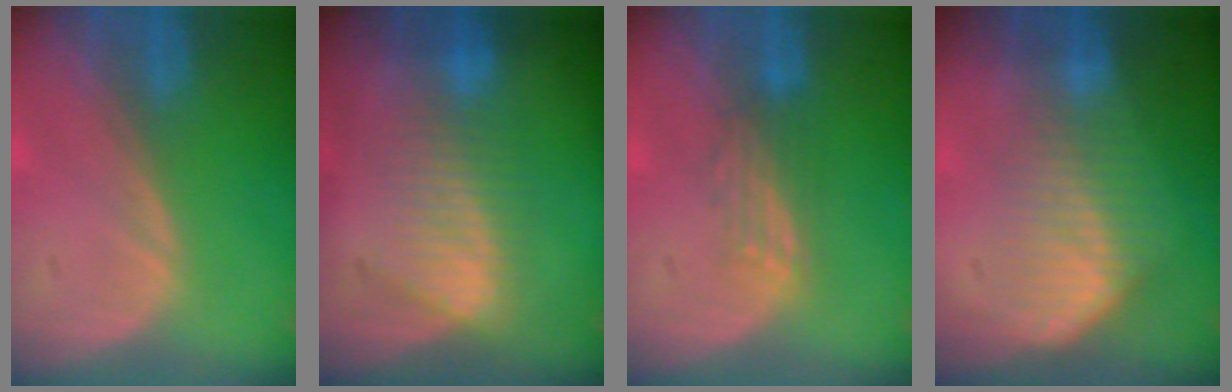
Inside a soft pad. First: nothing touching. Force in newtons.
{"total": 6.8, "press": 6.8, "slide": 0.0}
{"total": 2.9, "press": 2.7, "slide": 1.1}
{"total": 7.5, "press": 6.3, "slide": 4.0}